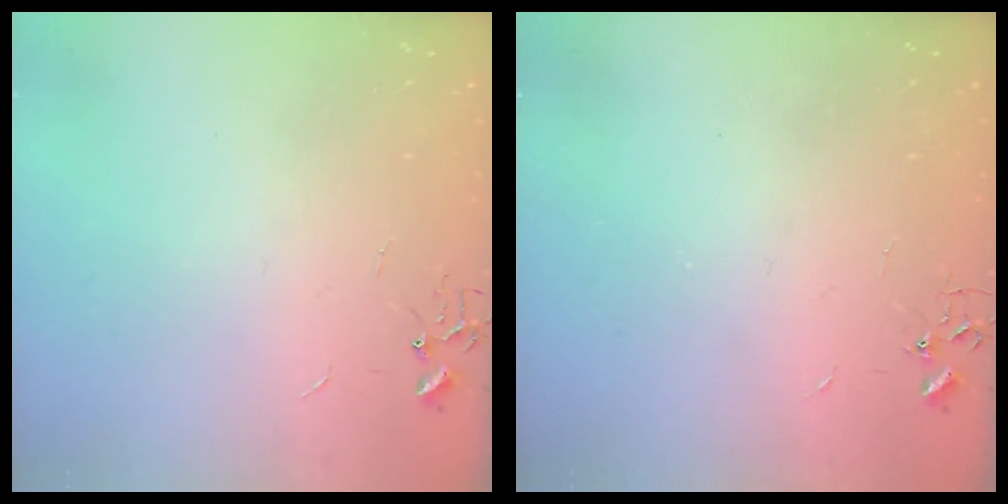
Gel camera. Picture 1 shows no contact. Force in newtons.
{"total": 2.1, "press": 2.1, "slide": 0.4}